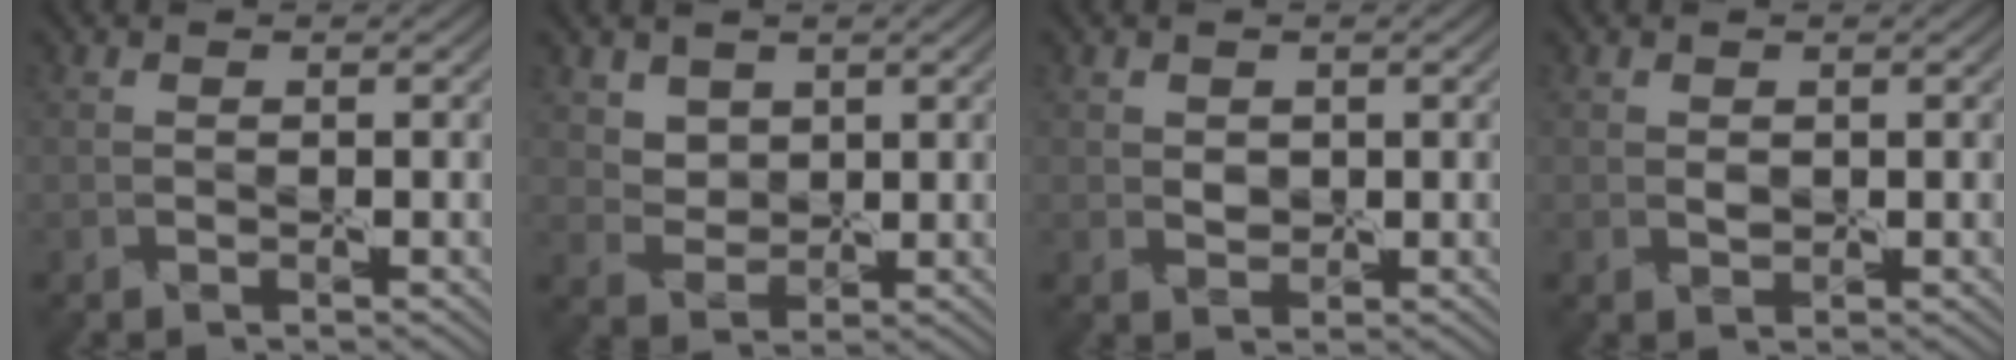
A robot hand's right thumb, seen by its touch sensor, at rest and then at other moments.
{"total": 2.9, "force": [2.6, 1.3, -0.3], "torque": [-0.002, -0.003, 0.049]}
{"total": 1.1, "force": [0.8, 0.8, 0.2], "torque": [0.006, 0.006, 0.015]}
{"total": 0.6, "force": [0.4, 0.4, 0.2], "torque": [0.000, 0.002, 0.011]}